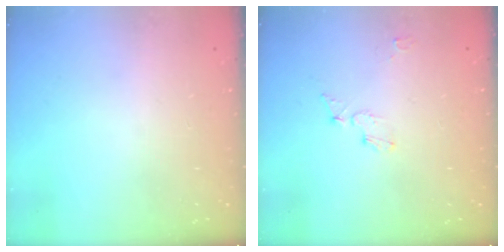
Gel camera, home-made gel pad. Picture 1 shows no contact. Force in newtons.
{"total": 4.4, "press": 4.4, "slide": 0.4}